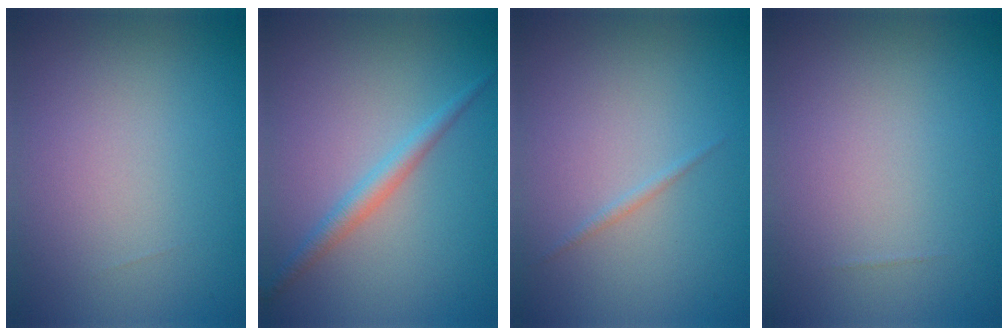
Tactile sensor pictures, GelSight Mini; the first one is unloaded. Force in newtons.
{"total": 2.0, "press": 2.0, "slide": 0.0}
{"total": 0.5, "press": 0.5, "slide": 0.0}
{"total": 0.0}